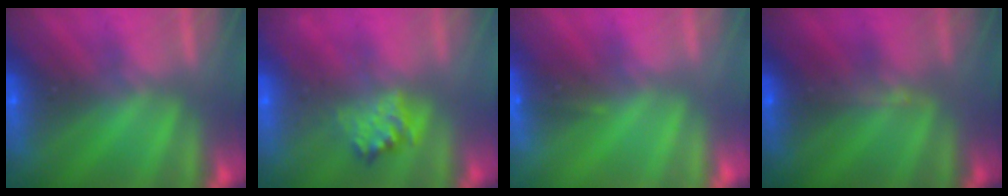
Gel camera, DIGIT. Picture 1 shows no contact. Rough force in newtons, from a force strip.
{"total": 2.4}
{"total": 4.6}
{"total": 3.0}